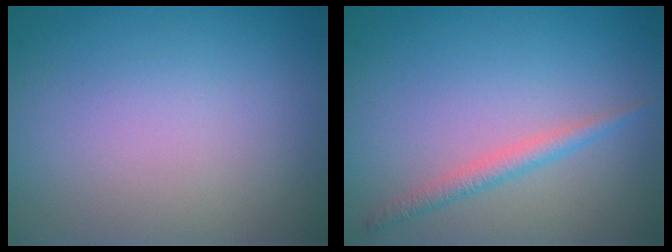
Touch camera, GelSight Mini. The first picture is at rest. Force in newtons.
{"total": 1.8, "press": 1.8, "slide": 0.1}